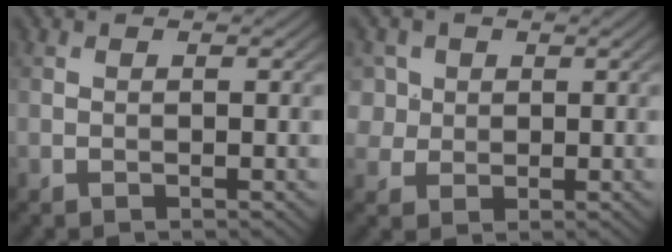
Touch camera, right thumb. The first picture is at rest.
{"total": 4.7, "force": [1.6, 4.1, 1.6], "torque": [-0.069, 0.002, 0.032]}